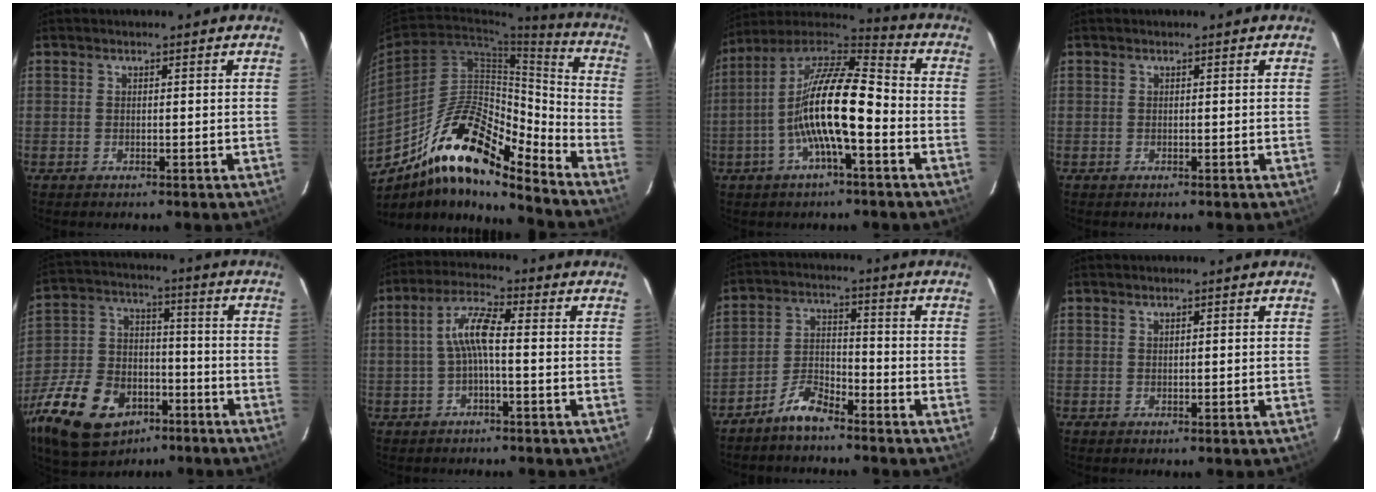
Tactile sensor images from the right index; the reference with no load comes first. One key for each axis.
{"total": 18.4, "fx": -13.5, "fy": 4.7, "fz": 11.6, "tx": -0.191, "ty": 0.010, "tz": -0.242}
{"total": 15.8, "fx": -4.0, "fy": 3.6, "fz": 14.9, "tx": -0.275, "ty": 0.004, "tz": -0.083}
{"total": 0.0}
{"total": 24.3, "fx": -13.3, "fy": 15.1, "fz": 13.6, "tx": -0.314, "ty": -0.005, "tz": -0.217}
{"total": 6.1, "fx": -0.8, "fy": 0.9, "fz": 6.0, "tx": -0.129, "ty": 0.016, "tz": -0.014}
{"total": 6.0, "fx": -5.1, "fy": 1.8, "fz": 2.8, "tx": -0.066, "ty": 0.016, "tz": -0.099}
{"total": 0.7, "fx": 0.3, "fy": 0.3, "fz": 0.5, "tx": -0.009, "ty": 0.004, "tz": 0.007}